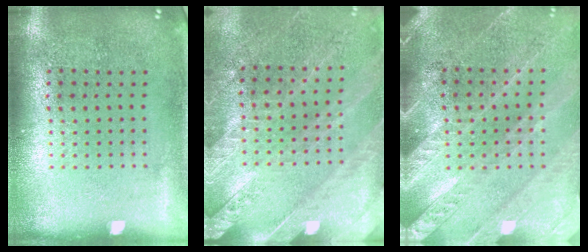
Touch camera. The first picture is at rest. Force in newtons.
{"total": 2.5, "press": 2.5, "slide": 0.4}
{"total": 2.9, "press": 2.6, "slide": 1.4}